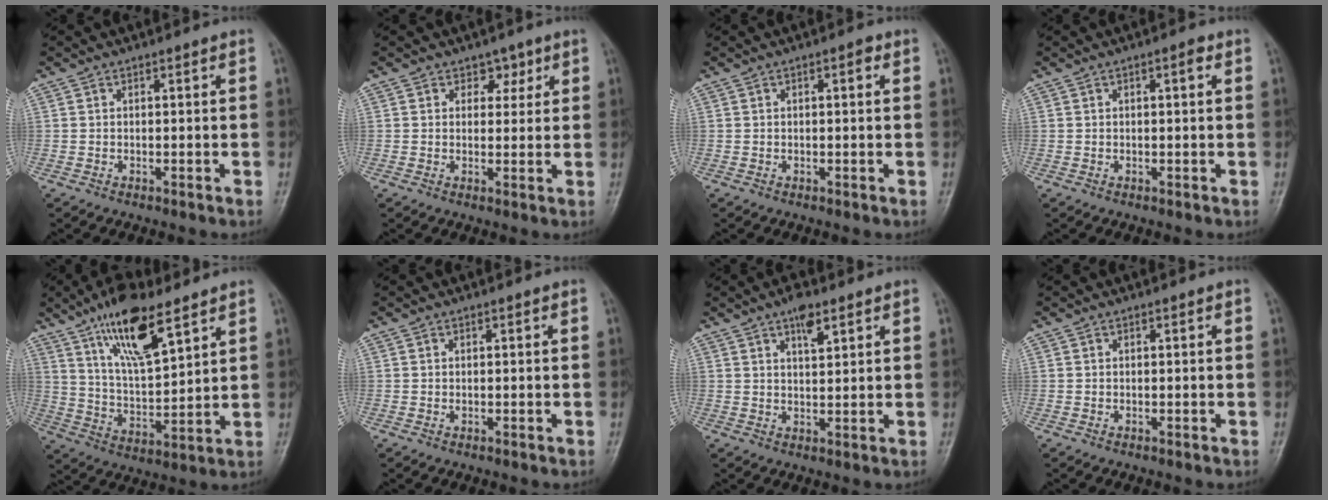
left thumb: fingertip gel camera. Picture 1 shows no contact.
{"total": 3.1, "force": [1.8, 2.3, 1.0], "torque": [0.014, -0.008, 0.021]}
{"total": 1.5, "force": [0.5, 0.5, 1.3], "torque": [-0.018, 0.002, 0.004]}
{"total": 1.7, "force": [0.6, 0.4, 1.5], "torque": [-0.023, 0.003, 0.006]}
{"total": 14.8, "force": [9.2, 4.7, 10.6], "torque": [-0.171, -0.045, 0.174]}
{"total": 0.0}
{"total": 4.6, "force": [2.8, 1.5, 3.2], "torque": [-0.048, -0.012, 0.047]}
{"total": 0.0}